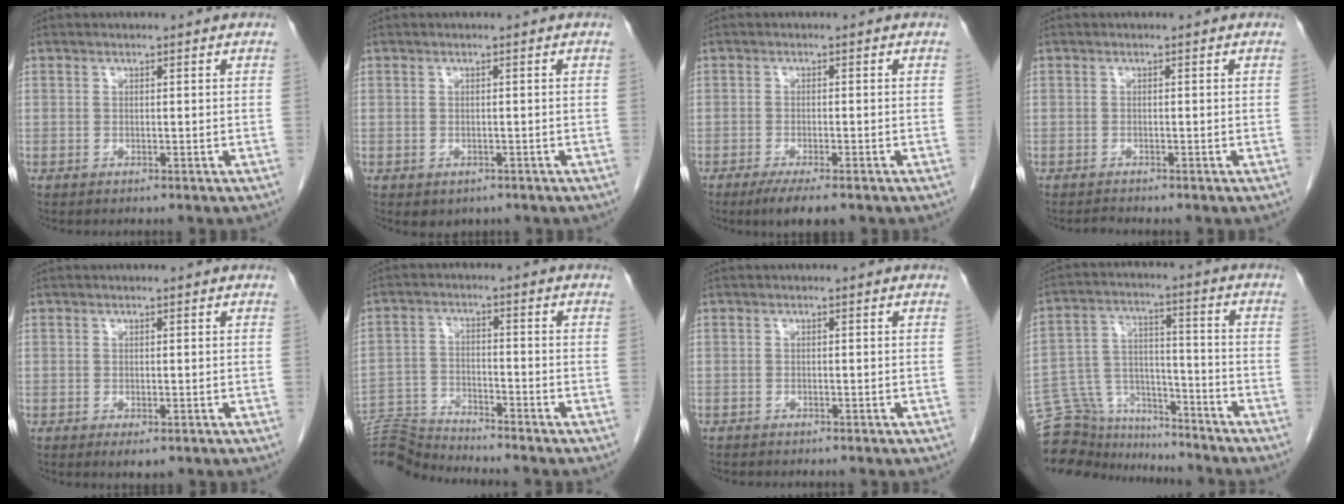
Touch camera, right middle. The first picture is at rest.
{"total": 1.9, "force": [-1.0, 1.4, 0.7], "torque": [-0.008, 0.000, -0.004]}
{"total": 5.4, "force": [-3.8, 0.9, 3.7], "torque": [-0.054, -0.012, -0.055]}
{"total": 0.7, "force": [-0.7, -0.2, 0.0], "torque": [-0.003, -0.005, -0.011]}
{"total": 2.0, "force": [-1.0, 0.8, 1.5], "torque": [-0.018, -0.004, -0.009]}
{"total": 8.8, "force": [-8.8, -0.7, 0.2], "torque": [-0.010, 0.004, -0.166]}
{"total": 1.4, "force": [-1.3, 0.5, 0.5], "torque": [-0.014, -0.002, -0.016]}
{"total": 13.5, "force": [-12.7, 4.1, 2.1], "torque": [-0.043, 0.054, -0.210]}